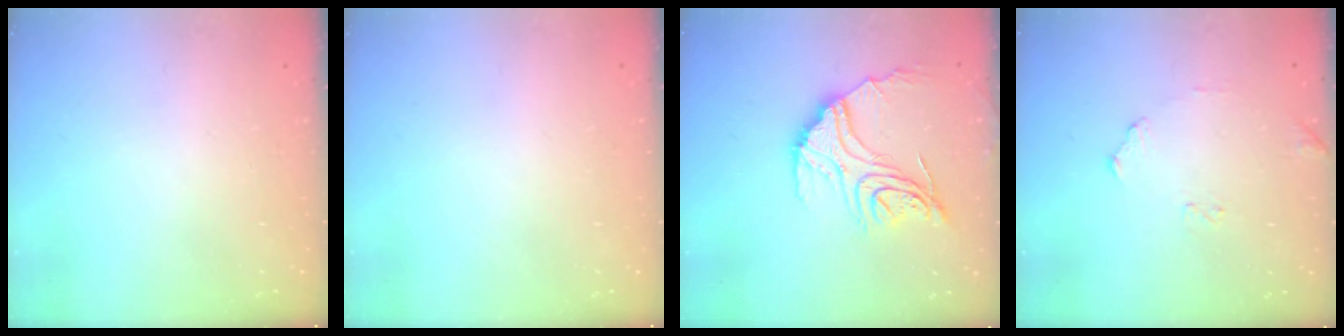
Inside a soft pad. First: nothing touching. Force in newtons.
{"total": 0.0}
{"total": 16.1, "press": 16.0, "slide": 1.6}
{"total": 6.3, "press": 6.3, "slide": 0.2}